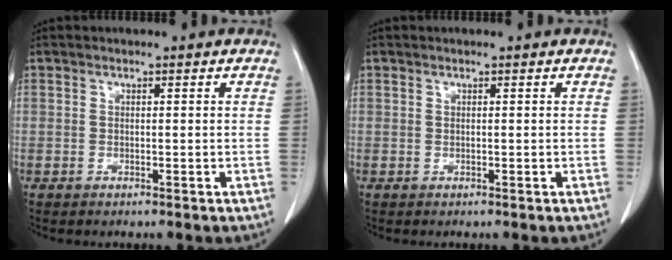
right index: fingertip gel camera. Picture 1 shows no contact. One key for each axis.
{"total": 0.0}